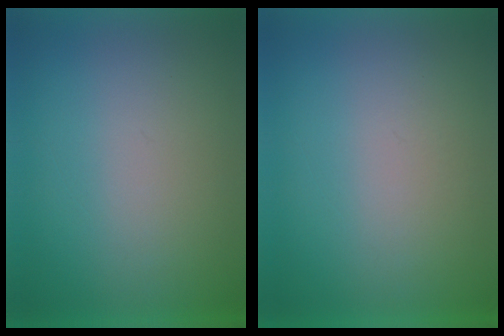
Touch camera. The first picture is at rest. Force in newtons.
{"total": 1.2}